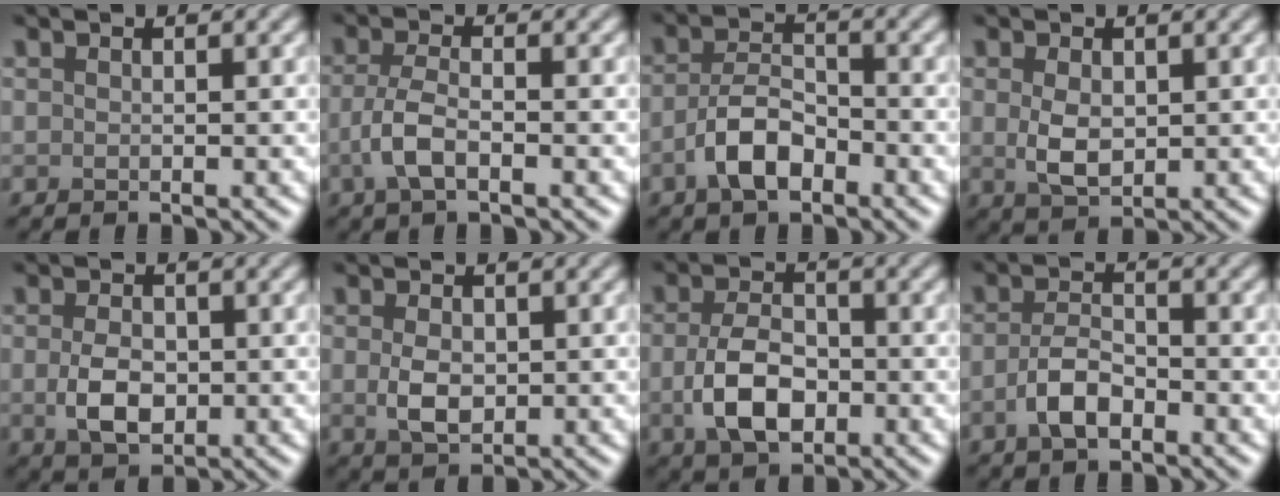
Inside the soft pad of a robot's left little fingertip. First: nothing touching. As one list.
[{"total": 3.0, "force": [-1.1, 1.1, 2.6], "torque": [-0.060, -0.001, -0.028]}, {"total": 4.3, "force": [-2.1, 2.2, 3.1], "torque": [-0.058, 0.005, -0.044]}, {"total": 3.0, "force": [0.2, 1.9, 2.3], "torque": [-0.053, -0.004, 0.009]}, {"total": 3.6, "force": [-0.4, 2.4, 2.7], "torque": [-0.055, -0.004, -0.005]}, {"total": 2.9, "force": [0.0, 2.0, 2.2], "torque": [-0.047, -0.004, 0.002]}, {"total": 5.4, "force": [-1.2, 3.3, 4.1], "torque": [-0.087, -0.006, -0.024]}, {"total": 3.3, "force": [-1.4, 1.6, 2.5], "torque": [-0.052, 0.002, -0.033]}]